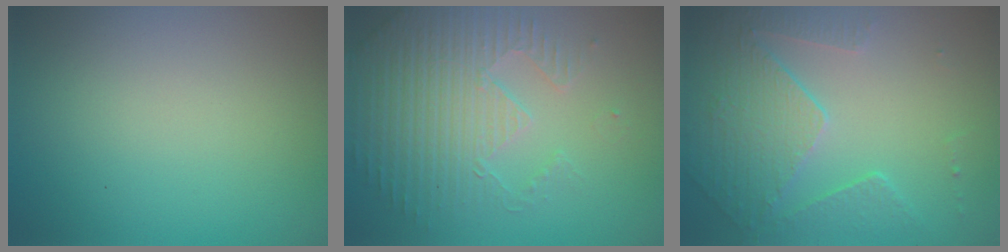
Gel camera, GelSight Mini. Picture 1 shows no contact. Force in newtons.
{"total": 4.4, "press": 4.2, "slide": 1.4}
{"total": 5.1, "press": 3.7, "slide": 3.6}